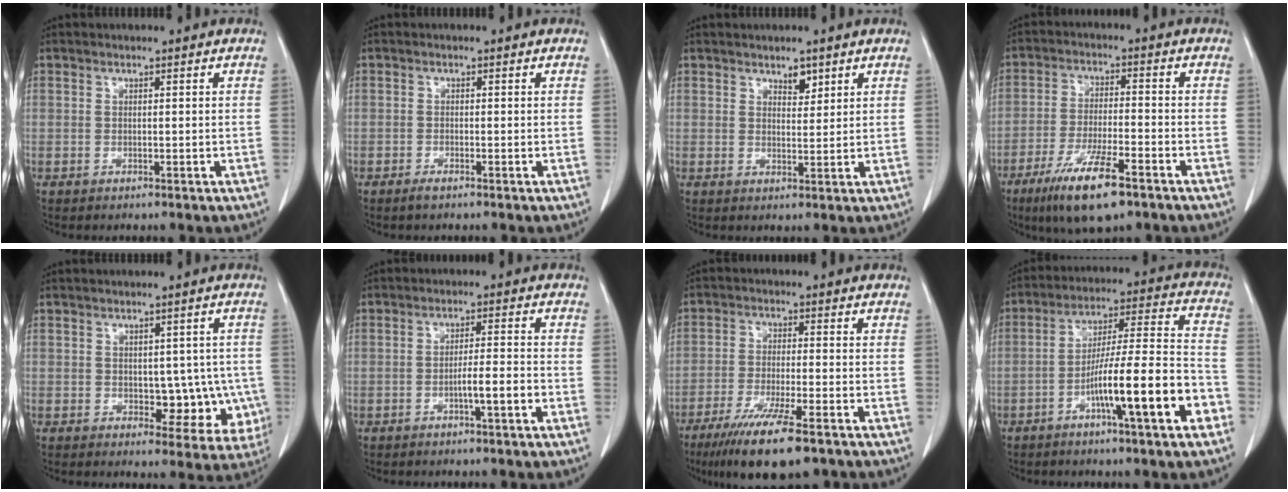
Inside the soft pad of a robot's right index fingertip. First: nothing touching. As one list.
[{"total": 1.1, "force": [-0.9, 0.1, 0.6], "torque": [-0.015, -0.001, -0.014]}, {"total": 2.3, "force": [1.7, 1.1, 1.2], "torque": [-0.017, -0.005, 0.029]}, {"total": 11.2, "force": [-6.9, 2.0, 8.6], "torque": [-0.164, -0.021, -0.117]}, {"total": 7.7, "force": [-1.2, 4.6, 6.0], "torque": [-0.047, 0.013, -0.004]}, {"total": 4.3, "force": [-1.9, 0.1, 3.9], "torque": [-0.059, 0.003, -0.031]}, {"total": 12.7, "force": [-8.7, 1.7, 9.0], "torque": [-0.157, -0.032, -0.140]}, {"total": 15.6, "force": [-6.6, 0.7, 14.1], "torque": [-0.227, 0.009, -0.107]}]